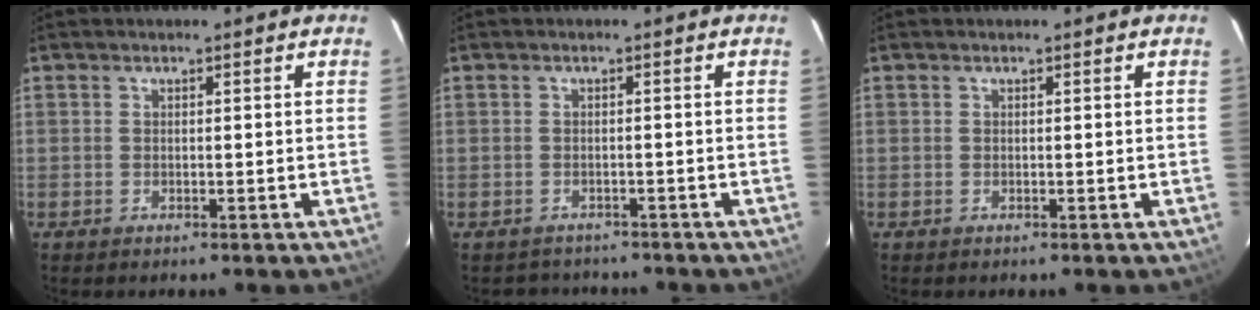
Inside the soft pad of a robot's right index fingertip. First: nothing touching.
{"total": 3.8, "force": [-3.3, 1.8, 0.2], "torque": [-0.005, 0.003, -0.043]}
{"total": 0.0}